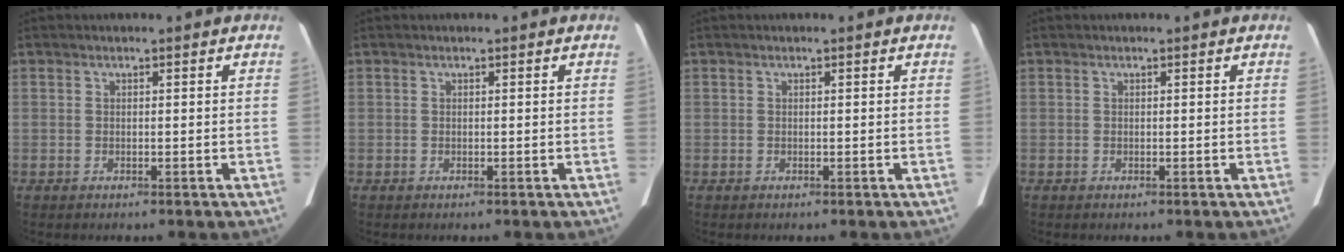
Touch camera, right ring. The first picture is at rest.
{"total": 0.0}
{"total": 0.0}
{"total": 0.0}